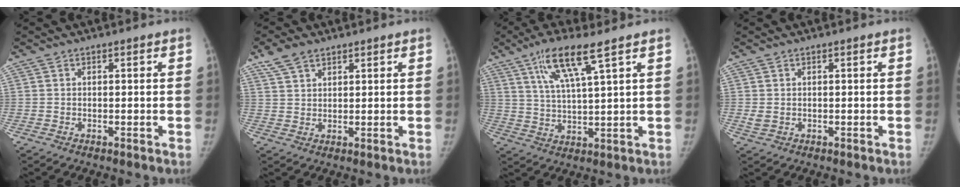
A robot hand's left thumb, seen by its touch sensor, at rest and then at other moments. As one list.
[{"total": 4.9, "force": [3.5, 2.5, 2.4], "torque": [-0.039, -0.003, 0.074]}, {"total": 9.8, "force": [5.5, 1.0, 8.1], "torque": [-0.158, -0.020, 0.109]}, {"total": 1.3, "force": [0.1, 0.9, 0.9], "torque": [-0.021, 0.001, 0.004]}]